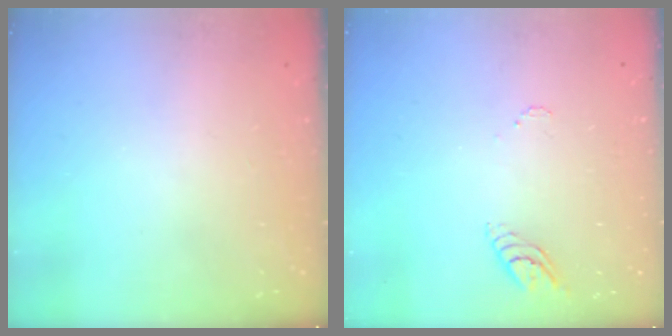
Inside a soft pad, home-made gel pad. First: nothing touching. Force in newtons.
{"total": 4.8, "press": 4.8, "slide": 0.4}